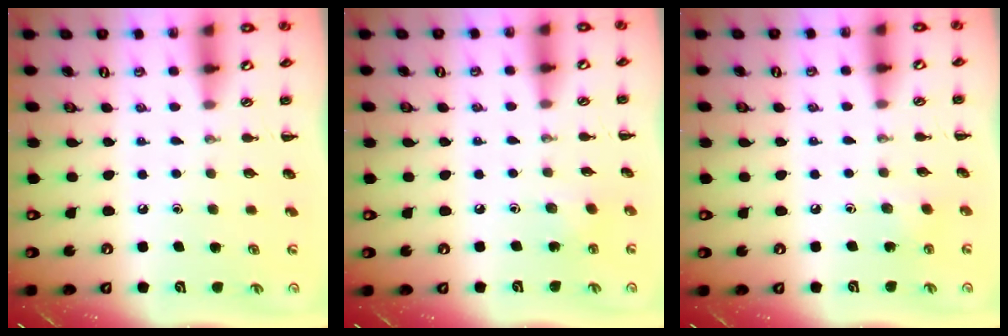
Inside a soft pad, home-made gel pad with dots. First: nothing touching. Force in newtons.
{"total": 2.8, "press": 2.7, "slide": 0.9}
{"total": 3.2, "press": 3.1, "slide": 1.0}